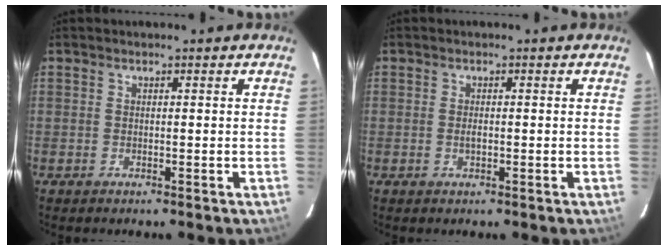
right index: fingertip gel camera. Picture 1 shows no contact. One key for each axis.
{"total": 1.1, "fx": -0.2, "fy": 0.6, "fz": 0.9, "tx": -0.017, "ty": 0.002, "tz": -0.003}